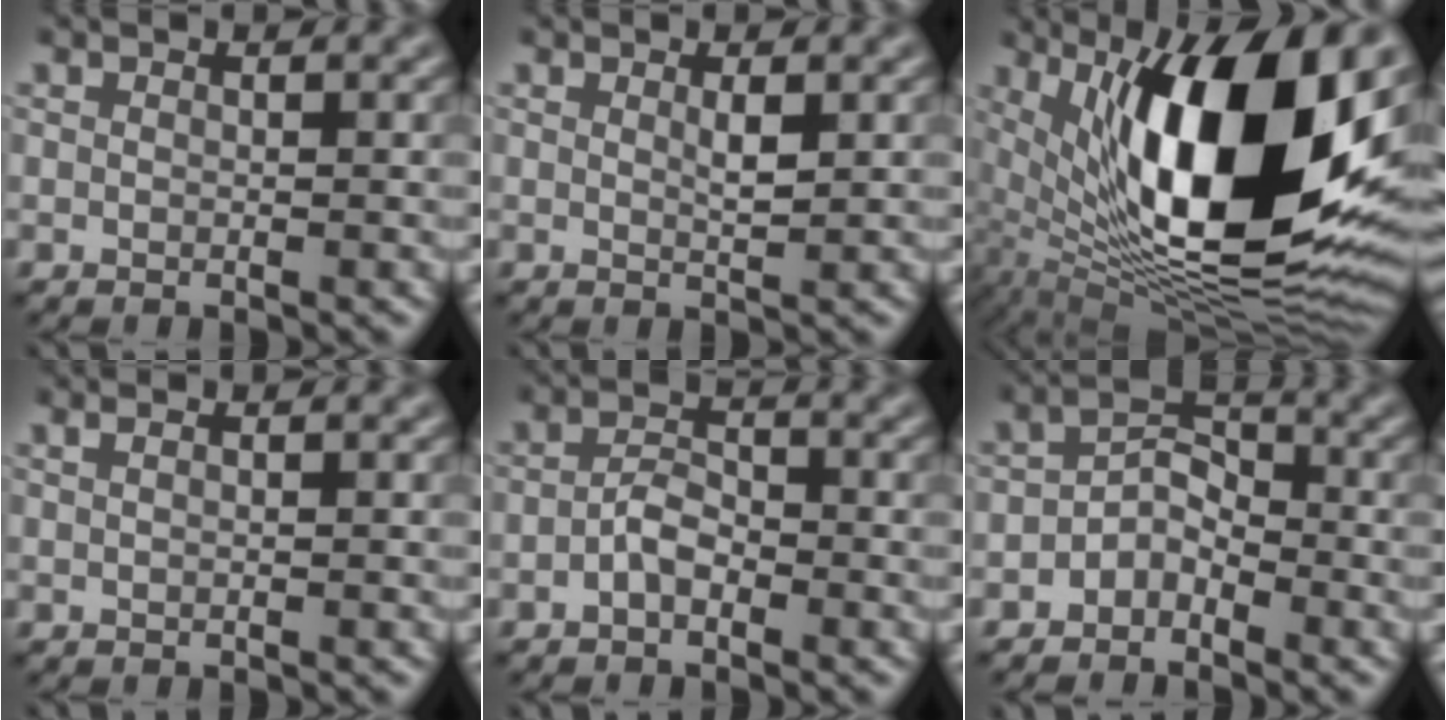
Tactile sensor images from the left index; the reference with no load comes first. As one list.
[{"total": 1.0, "force": [0.4, 0.1, 1.0], "torque": [-0.023, -0.004, 0.004]}, {"total": 15.6, "force": [3.7, 6.2, 13.8], "torque": [-0.220, -0.026, 0.062]}, {"total": 1.8, "force": [0.9, 0.9, 1.3], "torque": [-0.008, -0.005, -0.009]}, {"total": 2.0, "force": [-1.1, 0.9, 1.3], "torque": [-0.032, 0.001, -0.025]}, {"total": 2.5, "force": [-1.7, 1.4, 1.1], "torque": [-0.022, 0.009, -0.036]}]